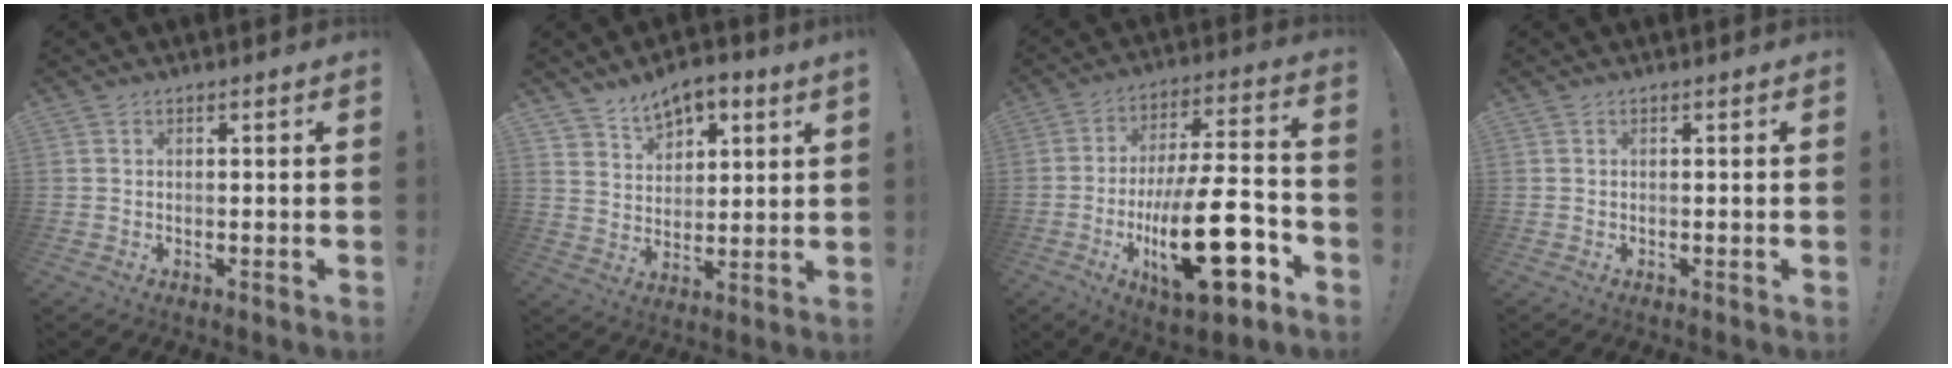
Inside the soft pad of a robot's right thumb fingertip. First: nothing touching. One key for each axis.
{"total": 7.8, "fx": 6.0, "fy": 4.4, "fz": 2.5, "tx": -0.036, "ty": -0.041, "tz": 0.112}
{"total": 25.3, "fx": -7.8, "fy": 9.2, "fz": 22.3, "tx": -0.374, "ty": 0.044, "tz": -0.117}
{"total": 0.0}